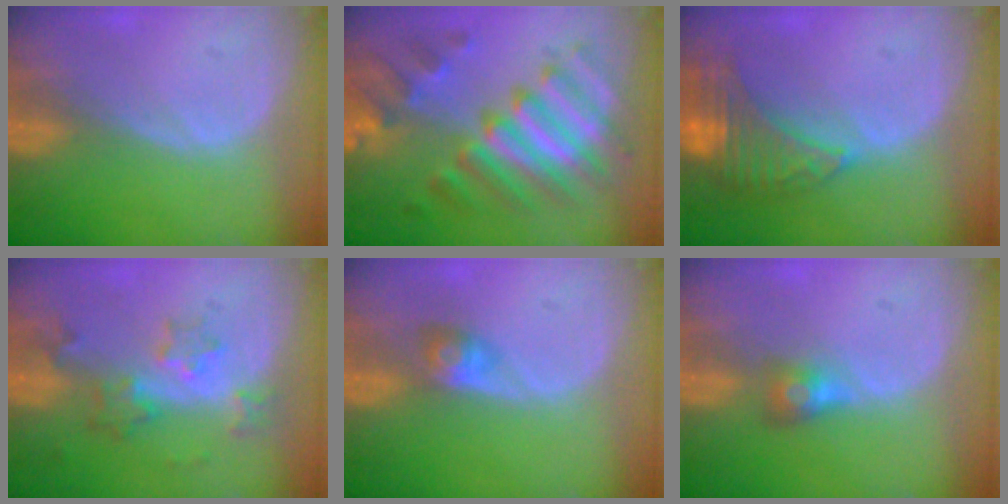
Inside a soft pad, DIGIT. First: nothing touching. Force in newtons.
{"total": 10.9, "press": 10.9, "slide": 0.9}
{"total": 8.3, "press": 7.2, "slide": 4.0}
{"total": 5.9, "press": 5.3, "slide": 2.7}
{"total": 2.8, "press": 2.6, "slide": 1.2}
{"total": 2.8, "press": 2.6, "slide": 1.0}